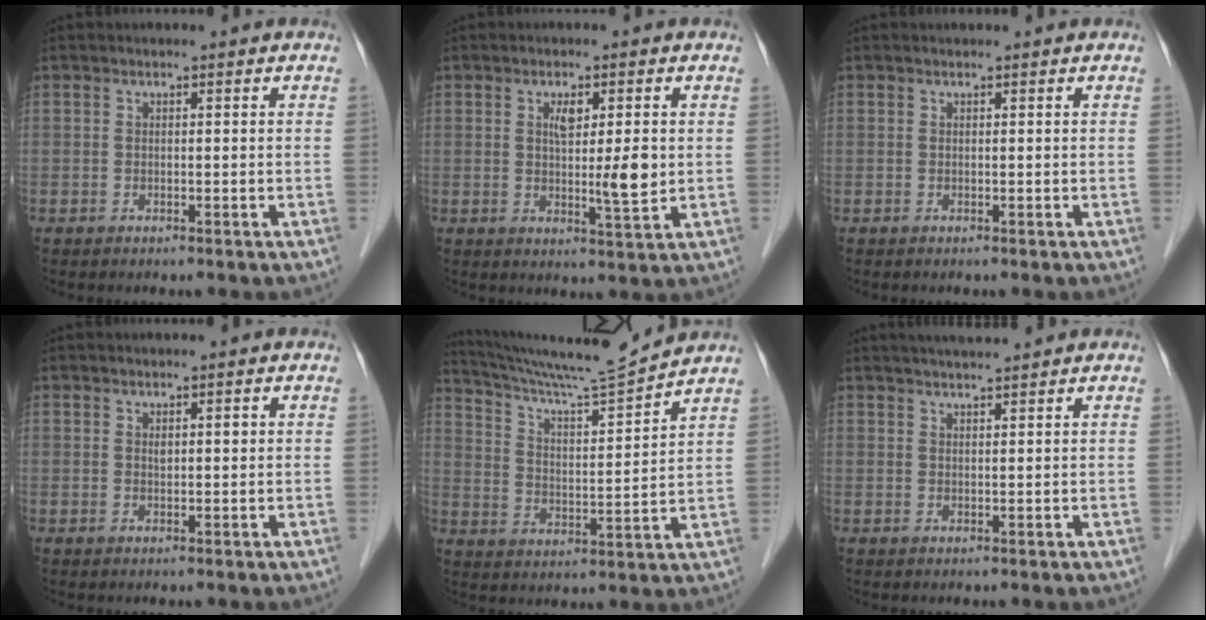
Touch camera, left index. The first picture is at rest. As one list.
[{"total": 5.8, "force": [0.7, 1.1, 5.6], "torque": [-0.087, -0.005, 0.011]}, {"total": 0.6, "force": [0.6, 0.0, 0.1], "torque": [-0.003, 0.009, 0.011]}, {"total": 1.1, "force": [0.4, 0.4, 1.0], "torque": [-0.019, 0.005, 0.007]}, {"total": 13.1, "force": [12.5, -2.0, 3.4], "torque": [-0.069, -0.020, 0.208]}, {"total": 4.0, "force": [3.6, -0.2, 1.7], "torque": [-0.025, 0.020, 0.060]}]